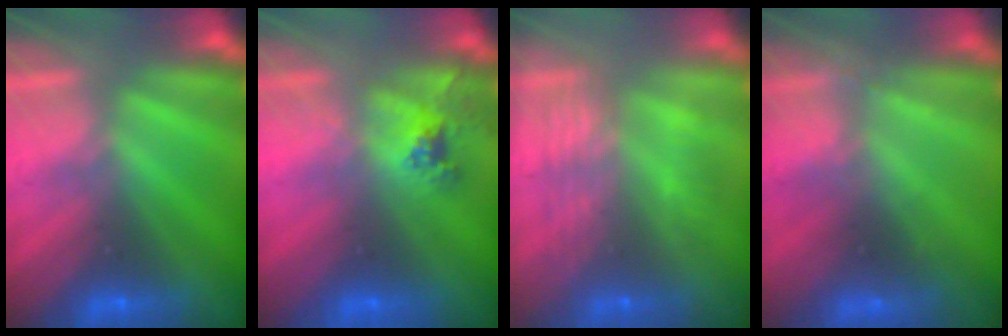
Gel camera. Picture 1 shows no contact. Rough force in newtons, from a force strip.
{"total": 2.5}
{"total": 6.8}
{"total": 2.1}